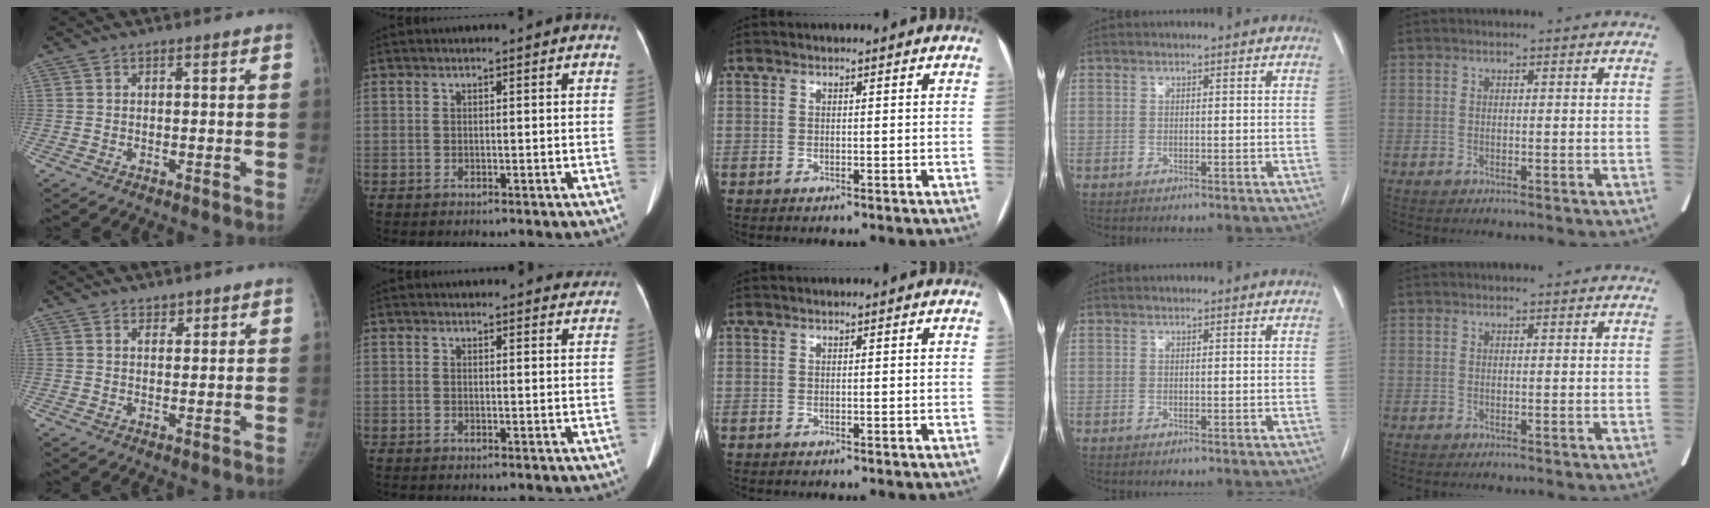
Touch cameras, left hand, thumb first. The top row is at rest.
{"thumb": {"total": 1.7, "force": [1.4, 1.0, 0.3], "torque": [0.010, -0.009, 0.019]}, "index": {"total": 8.1, "force": [7.7, 2.1, 1.1], "torque": [0.011, 0.007, 0.065]}}